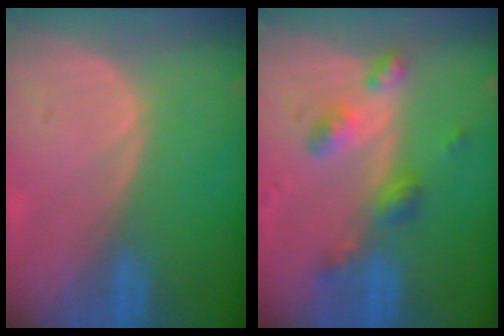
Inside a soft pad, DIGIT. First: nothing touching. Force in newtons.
{"total": 5.9, "press": 5.2, "slide": 2.8}